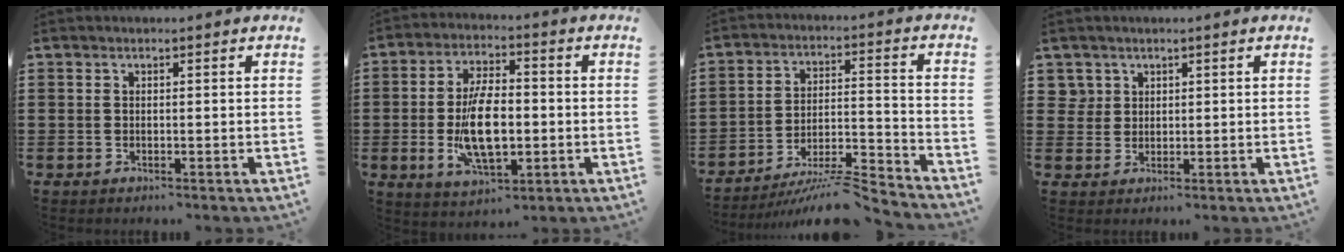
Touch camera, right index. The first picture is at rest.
{"total": 10.7, "force": [-1.5, 4.9, 9.4], "torque": [-0.194, -0.008, -0.030]}
{"total": 7.6, "force": [-7.0, 0.2, 2.9], "torque": [-0.043, 0.005, -0.135]}
{"total": 2.7, "force": [1.4, 2.3, 0.1], "torque": [-0.013, 0.010, 0.028]}